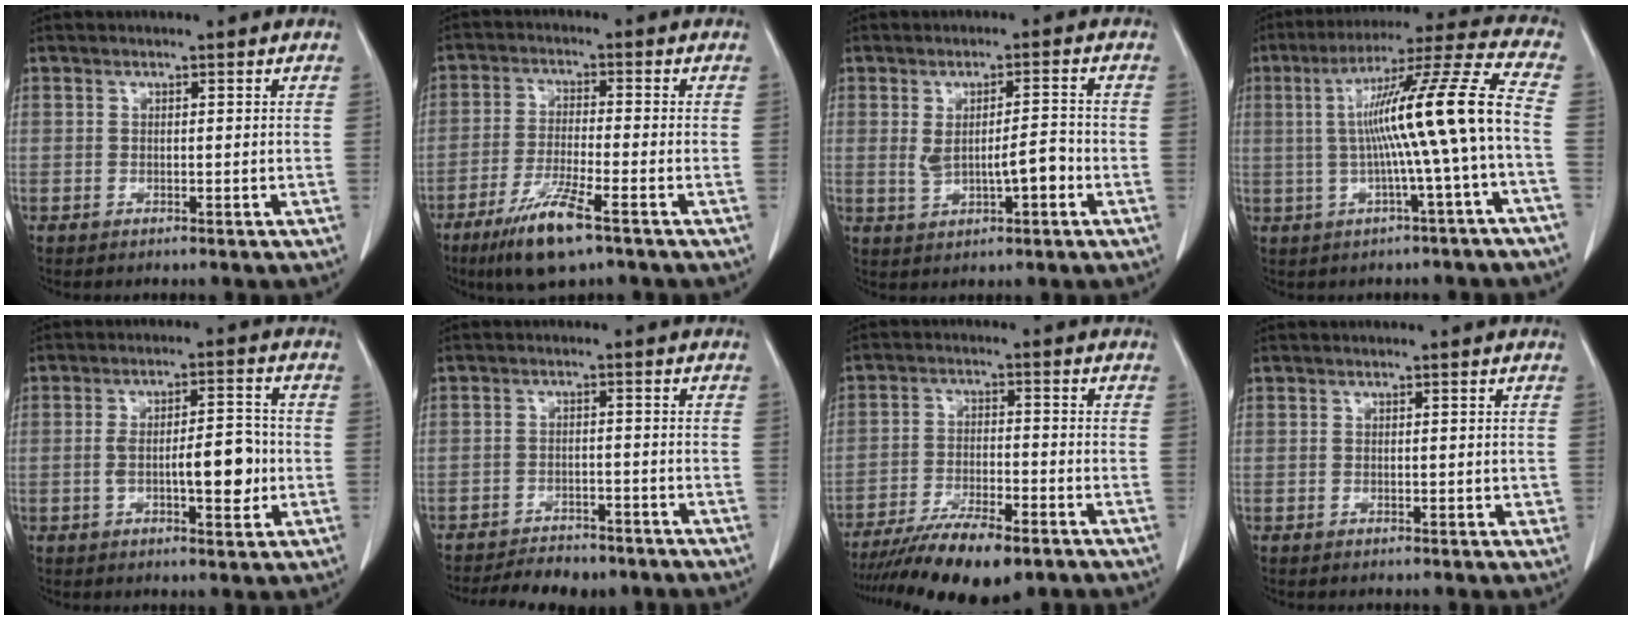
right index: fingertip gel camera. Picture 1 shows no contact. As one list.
[{"total": 8.9, "force": [-5.5, 0.7, 7.0], "torque": [-0.141, -0.021, -0.099]}, {"total": 5.4, "force": [-0.8, 1.4, 5.2], "torque": [-0.088, 0.007, -0.001]}, {"total": 14.9, "force": [-1.0, -1.7, 14.8], "torque": [-0.239, 0.022, -0.019]}, {"total": 8.2, "force": [-1.4, 2.3, 7.8], "torque": [-0.127, 0.011, -0.020]}, {"total": 10.0, "force": [-8.7, 3.6, 3.5], "torque": [-0.054, -0.003, -0.114]}, {"total": 13.5, "force": [-10.3, 2.8, 8.3], "torque": [-0.142, -0.026, -0.169]}, {"total": 1.1, "force": [-0.1, 0.6, 0.8], "torque": [-0.009, 0.001, 0.000]}]